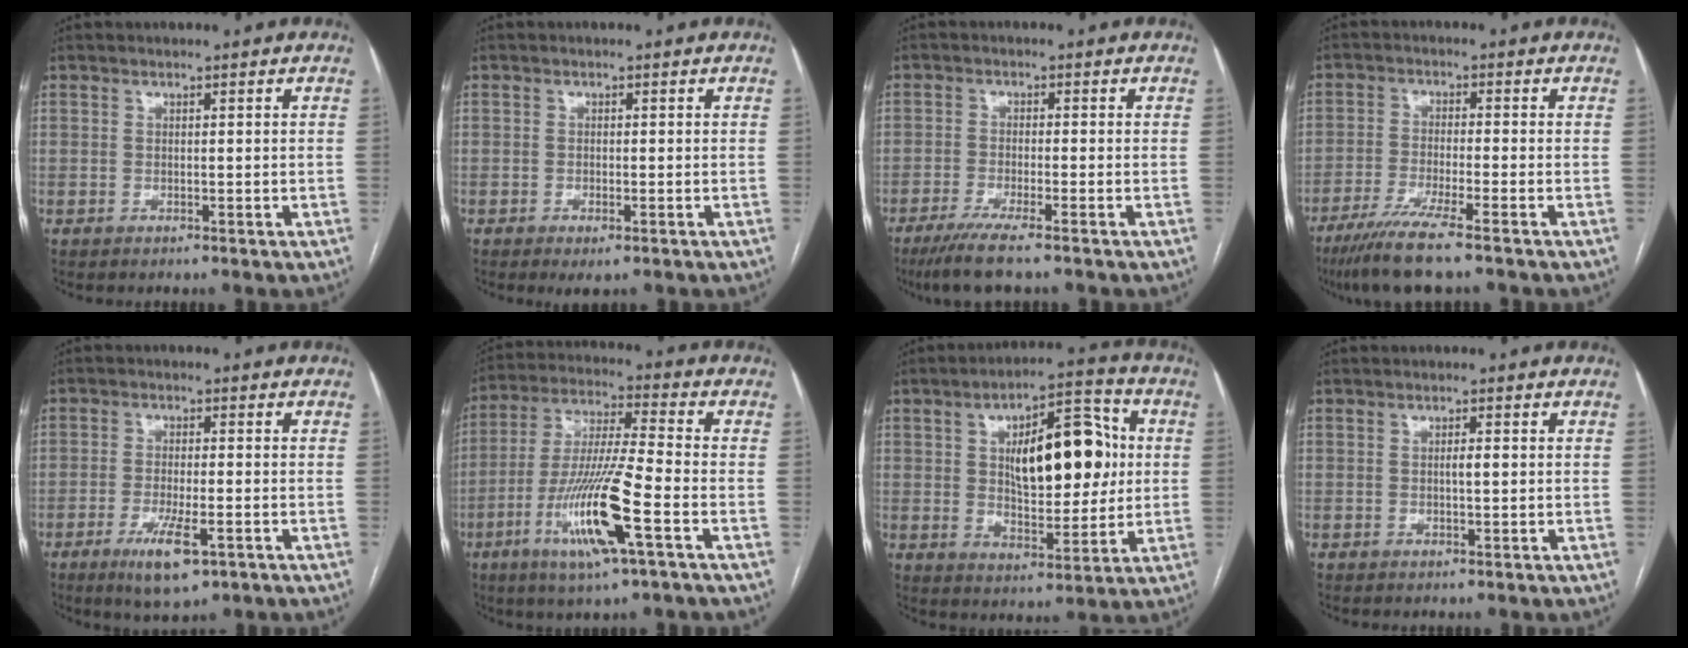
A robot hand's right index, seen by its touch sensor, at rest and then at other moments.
{"total": 2.1, "force": [-1.1, 0.6, 1.7], "torque": [-0.026, -0.003, -0.013]}
{"total": 6.9, "force": [-5.1, -0.3, 4.7], "torque": [-0.079, -0.017, -0.088]}
{"total": 8.6, "force": [-6.4, -0.7, 5.7], "torque": [-0.099, -0.027, -0.112]}
{"total": 7.0, "force": [-3.5, 1.5, 5.9], "torque": [-0.111, -0.014, -0.053]}
{"total": 15.3, "force": [-5.9, 0.5, 14.0], "torque": [-0.285, -0.019, -0.111]}
{"total": 15.6, "force": [2.9, 6.2, 14.0], "torque": [-0.212, 0.023, 0.048]}
{"total": 1.3, "force": [0.1, 0.2, 1.3], "torque": [-0.025, 0.002, 0.001]}